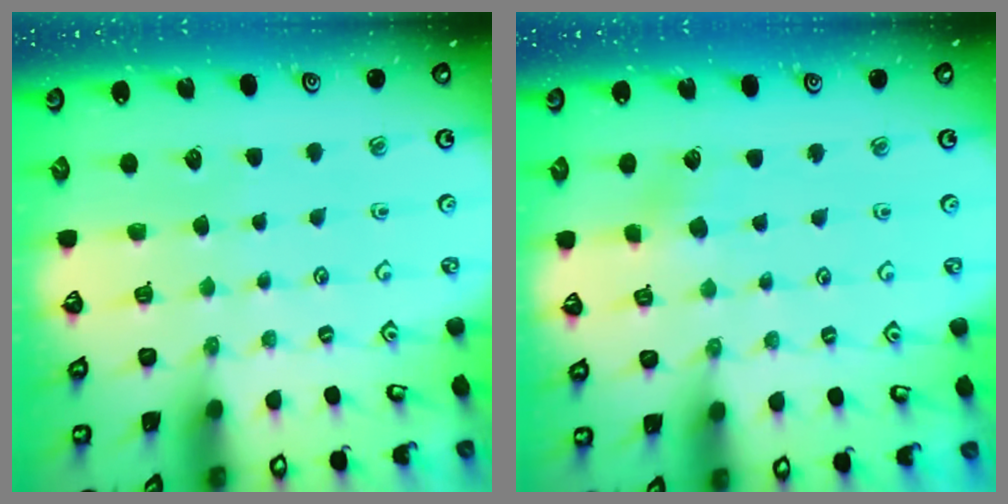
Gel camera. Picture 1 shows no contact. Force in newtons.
{"total": 2.6, "press": 2.6, "slide": 0.4}